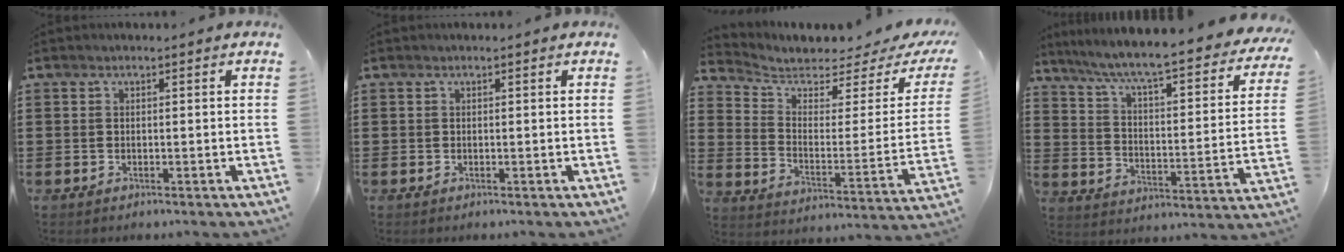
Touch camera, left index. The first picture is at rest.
{"total": 0.0}
{"total": 3.9, "force": [3.1, 1.6, 1.8], "torque": [-0.057, -0.026, 0.050]}
{"total": 6.5, "force": [5.2, -0.3, 3.9], "torque": [-0.099, -0.048, 0.077]}